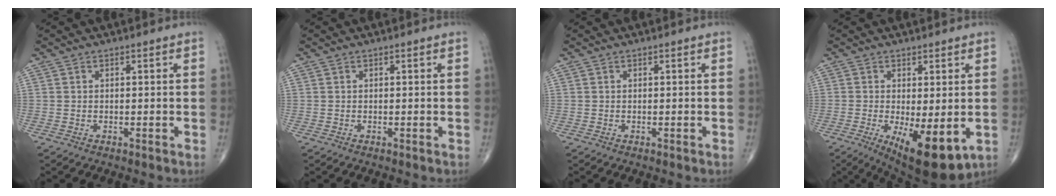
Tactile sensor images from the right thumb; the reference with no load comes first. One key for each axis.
{"total": 0.0}
{"total": 0.0}
{"total": 11.5, "fx": -3.2, "fy": 4.1, "fz": 10.3, "tx": -0.148, "ty": -0.023, "tz": -0.034}